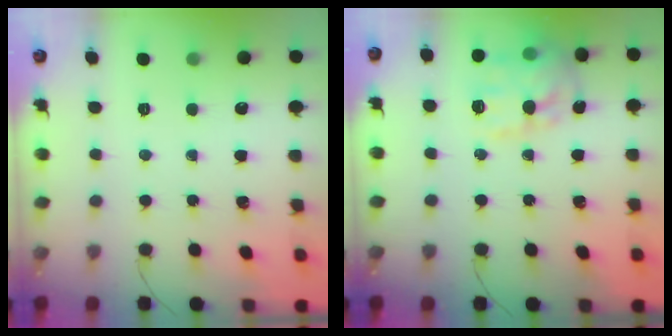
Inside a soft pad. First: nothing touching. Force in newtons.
{"total": 15.8, "press": 15.7, "slide": 1.0}